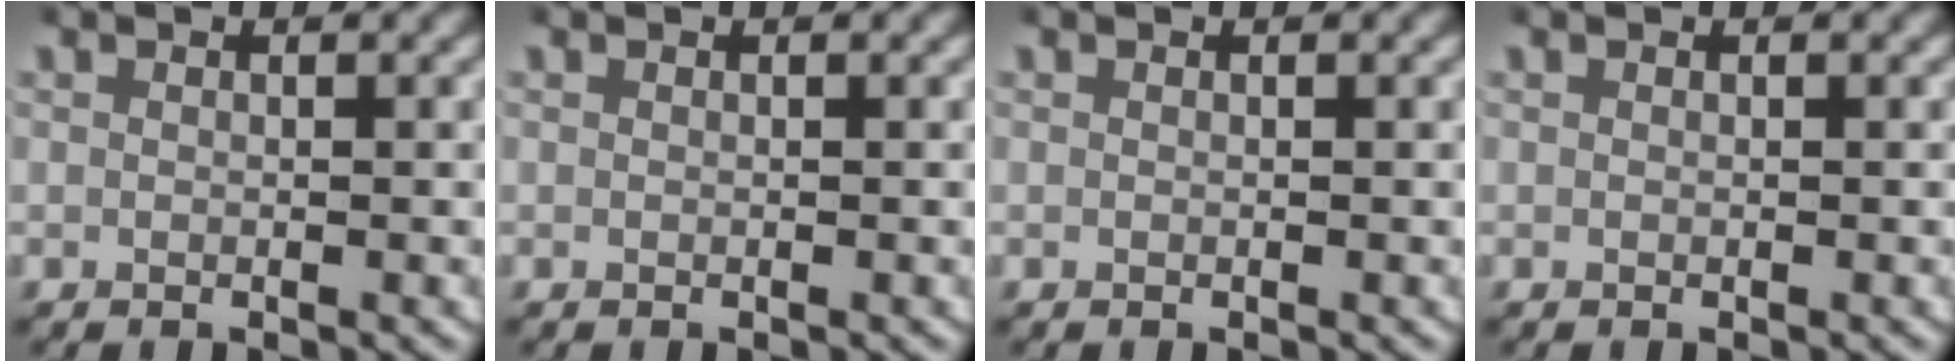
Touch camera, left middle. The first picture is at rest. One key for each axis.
{"total": 0.0}
{"total": 0.0}
{"total": 0.0}